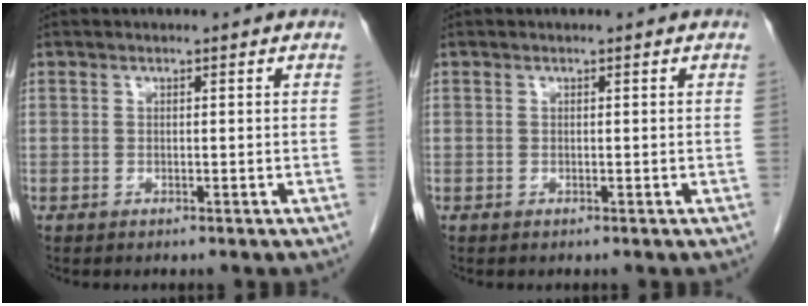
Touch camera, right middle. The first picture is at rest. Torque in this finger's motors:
{"motor_torque": [0.00, 0.00, 0.00, -0.01]}